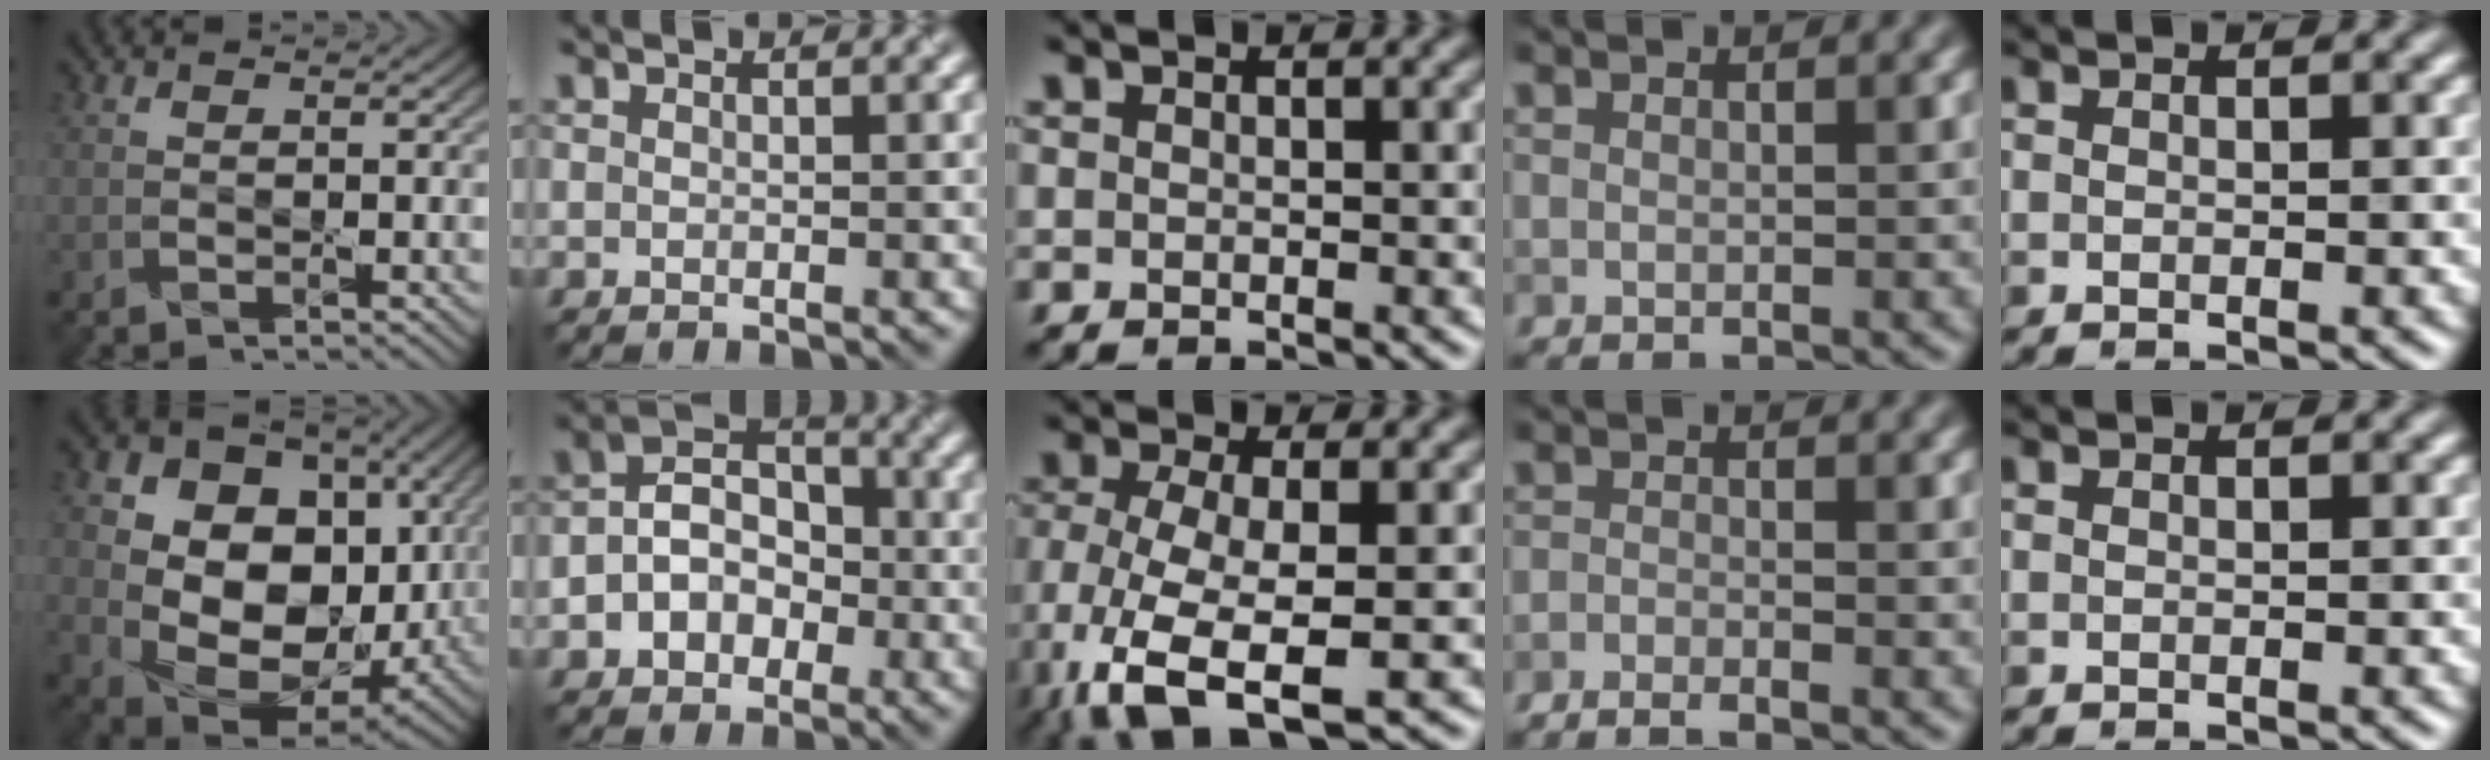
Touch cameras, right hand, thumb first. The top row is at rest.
{"thumb": {"total": 16.1, "force": [0.7, 12.1, 10.6], "torque": [-0.194, -0.025, 0.027]}, "index": {"total": 4.8, "force": [-1.0, 3.8, 2.7], "torque": [-0.043, 0.015, -0.025]}, "middle": {"total": 8.3, "force": [-3.5, 3.1, 6.9], "torque": [-0.156, -0.021, -0.064]}, "ring": {"total": 2.7, "force": [-2.3, 0.4, 1.3], "torque": [-0.026, 0.000, -0.046]}}